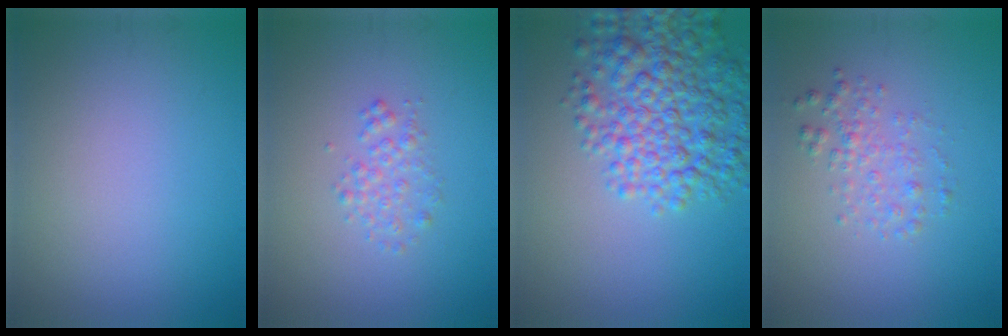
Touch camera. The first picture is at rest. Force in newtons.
{"total": 1.5, "press": 1.5, "slide": 0.0}
{"total": 7.3, "press": 7.3, "slide": 0.3}
{"total": 2.0, "press": 2.0, "slide": 0.1}